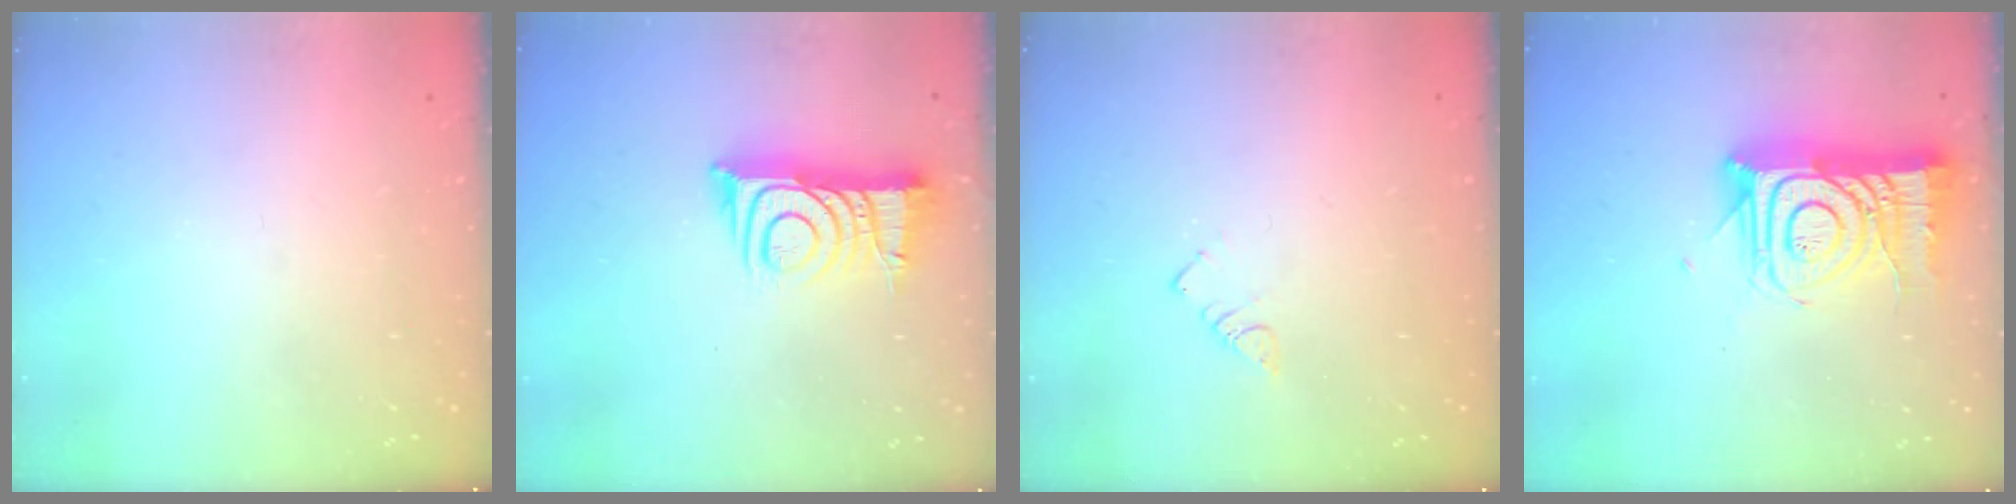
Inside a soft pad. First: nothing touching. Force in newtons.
{"total": 11.0, "press": 11.0, "slide": 0.6}
{"total": 3.4, "press": 3.4, "slide": 0.5}
{"total": 16.7, "press": 16.6, "slide": 1.4}